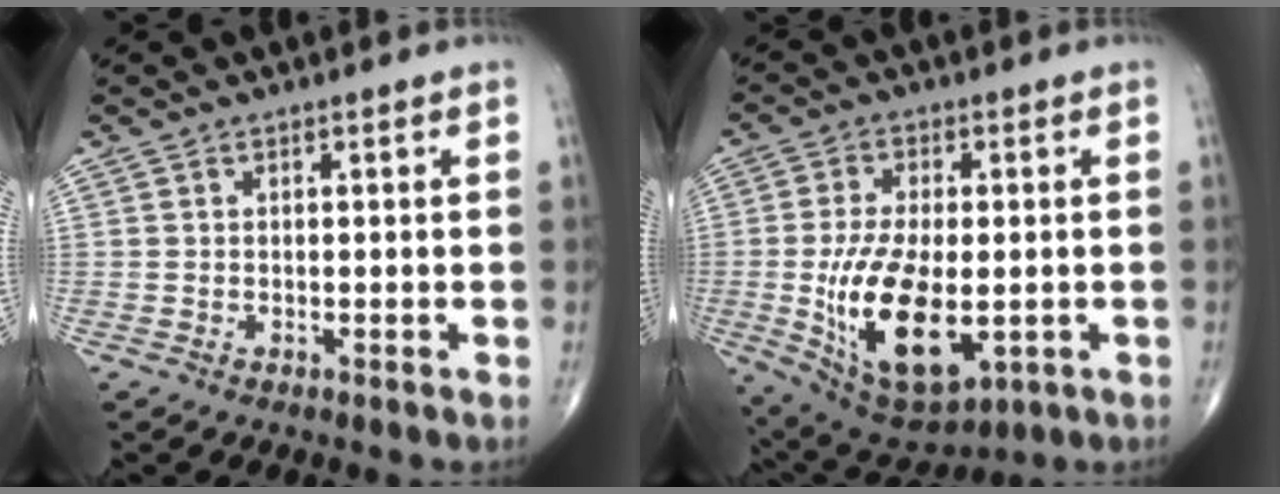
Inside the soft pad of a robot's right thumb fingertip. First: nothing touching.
{"total": 17.8, "force": [-3.1, 8.9, 15.1], "torque": [-0.270, -0.011, -0.032]}